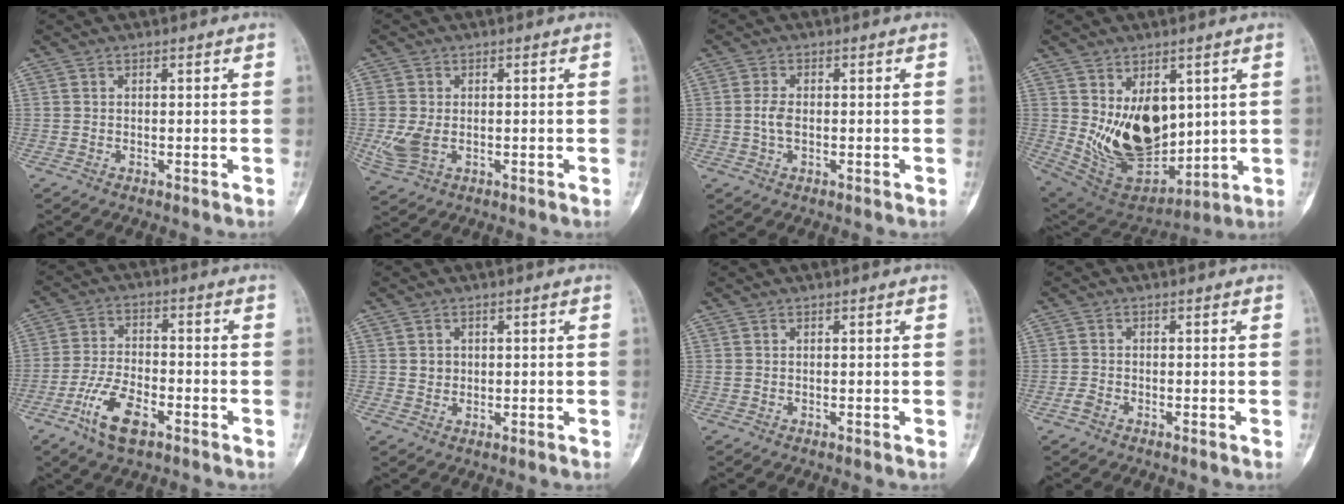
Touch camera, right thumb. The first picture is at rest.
{"total": 6.0, "force": [-0.7, 4.1, 4.3], "torque": [-0.104, -0.004, -0.006]}
{"total": 2.9, "force": [-0.3, 1.6, 2.3], "torque": [-0.049, 0.004, -0.008]}
{"total": 17.1, "force": [2.6, 10.9, 12.8], "torque": [-0.164, -0.041, 0.080]}
{"total": 9.4, "force": [-5.0, 4.1, 6.8], "torque": [-0.130, 0.018, -0.095]}
{"total": 2.0, "force": [0.5, 1.8, 0.7], "torque": [0.000, -0.001, 0.011]}
{"total": 0.0}
{"total": 1.3, "force": [-0.9, 0.7, 0.6], "torque": [-0.016, -0.001, -0.021]}